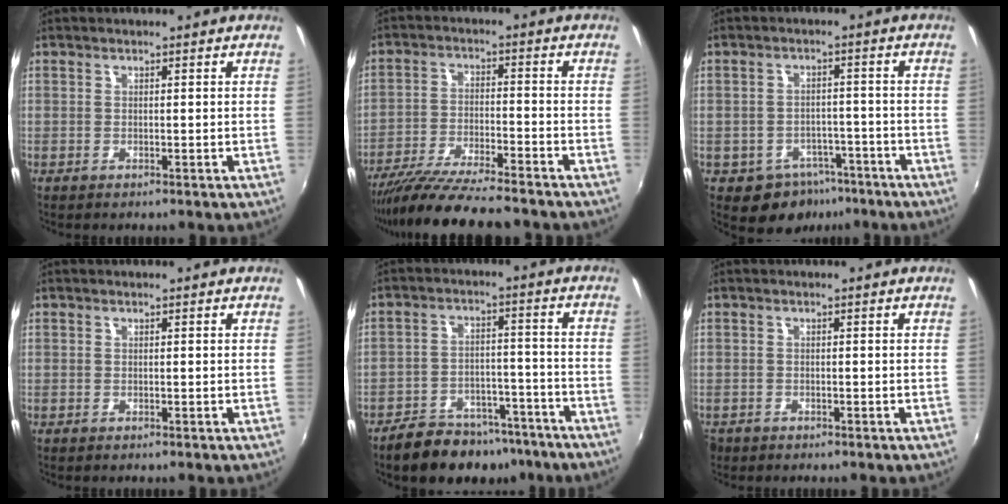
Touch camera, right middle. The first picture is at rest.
{"total": 14.6, "force": [-12.7, 1.4, 7.1], "torque": [-0.148, -0.036, -0.215]}
{"total": 8.0, "force": [-4.9, 5.8, 2.3], "torque": [-0.052, 0.014, -0.052]}
{"total": 0.0}
{"total": 14.7, "force": [-11.8, 6.6, 5.8], "torque": [-0.122, 0.008, -0.158]}
{"total": 1.7, "force": [-1.1, 1.2, 0.4], "torque": [-0.012, -0.004, -0.020]}